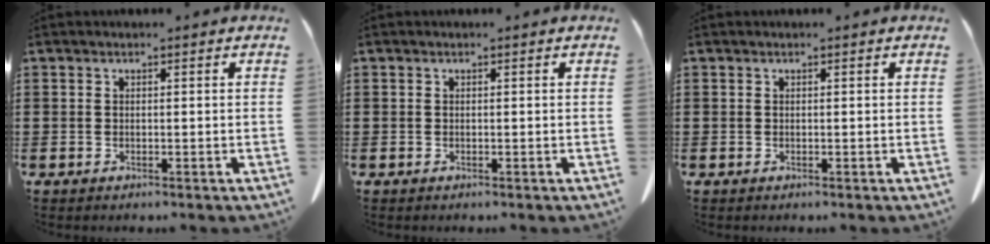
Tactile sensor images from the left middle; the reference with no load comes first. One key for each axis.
{"total": 0.0}
{"total": 0.0}